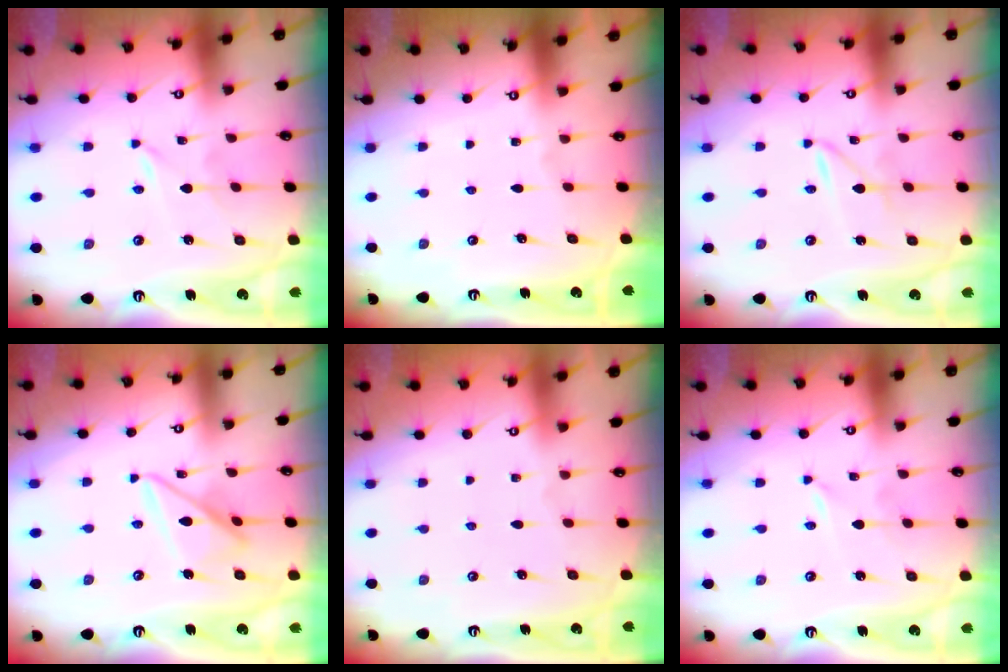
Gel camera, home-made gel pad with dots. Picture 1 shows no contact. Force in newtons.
{"total": 0.0}
{"total": 1.6, "press": 1.5, "slide": 0.2}
{"total": 11.8, "press": 11.8, "slide": 1.1}
{"total": 0.0}
{"total": 0.0}